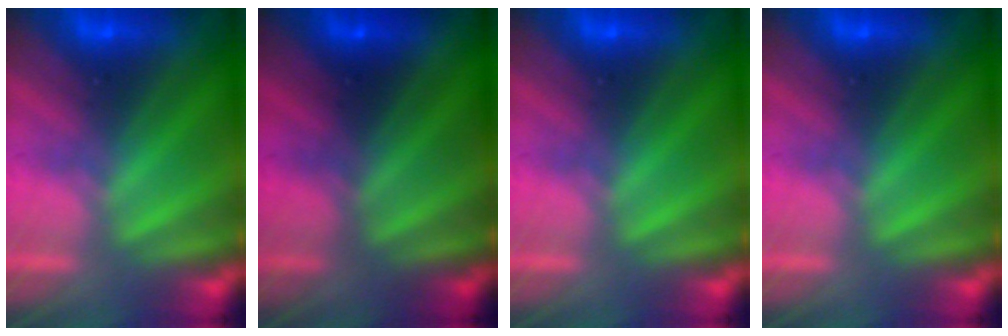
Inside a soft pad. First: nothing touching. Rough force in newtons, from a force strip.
{"total": 1.9}
{"total": 0.0}
{"total": 0.0}